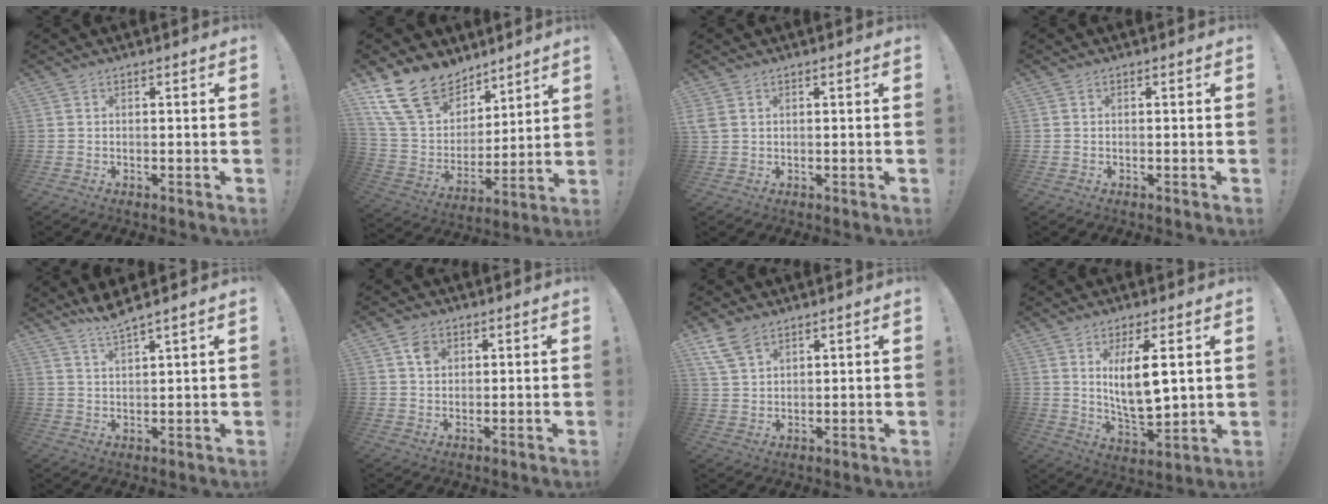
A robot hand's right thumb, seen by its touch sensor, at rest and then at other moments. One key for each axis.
{"total": 18.5, "fx": 12.6, "fy": 11.4, "fz": 7.3, "tx": -0.145, "ty": -0.071, "tz": 0.250}
{"total": 2.5, "fx": 1.1, "fy": 1.7, "fz": 1.4, "tx": -0.037, "ty": 0.005, "tz": 0.025}
{"total": 0.0}
{"total": 5.3, "fx": 4.5, "fy": -0.7, "fz": 2.8, "tx": -0.062, "ty": -0.021, "tz": 0.078}
{"total": 3.7, "fx": 1.6, "fy": 2.8, "fz": 1.7, "tx": -0.017, "ty": -0.003, "tz": 0.028}
{"total": 7.6, "fx": 5.2, "fy": 4.0, "fz": 4.0, "tx": -0.080, "ty": -0.013, "tz": 0.104}
{"total": 10.8, "fx": 3.8, "fy": 3.6, "fz": 9.5, "tx": -0.171, "ty": -0.025, "tz": 0.061}